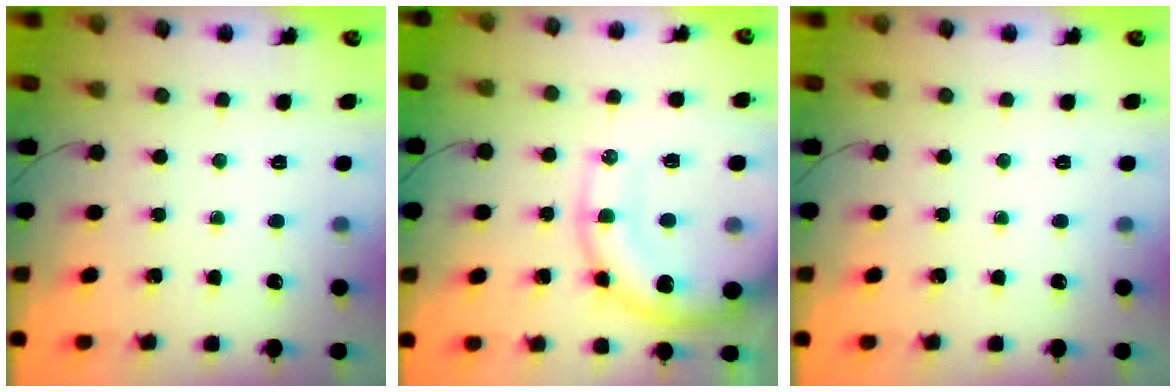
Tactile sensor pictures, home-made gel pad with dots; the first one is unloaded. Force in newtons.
{"total": 16.8, "press": 16.7, "slide": 1.4}
{"total": 0.0}